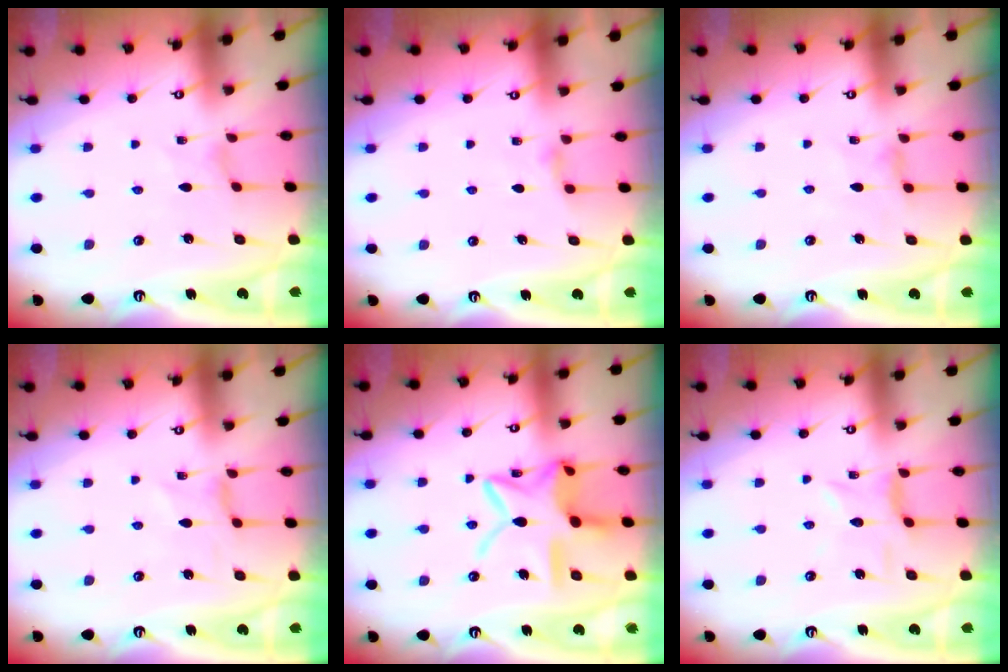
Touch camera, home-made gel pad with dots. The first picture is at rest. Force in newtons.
{"total": 2.8, "press": 2.7, "slide": 0.6}
{"total": 2.4, "press": 2.4, "slide": 0.4}
{"total": 0.0}
{"total": 15.2, "press": 15.1, "slide": 1.2}
{"total": 2.4, "press": 2.4, "slide": 0.1}